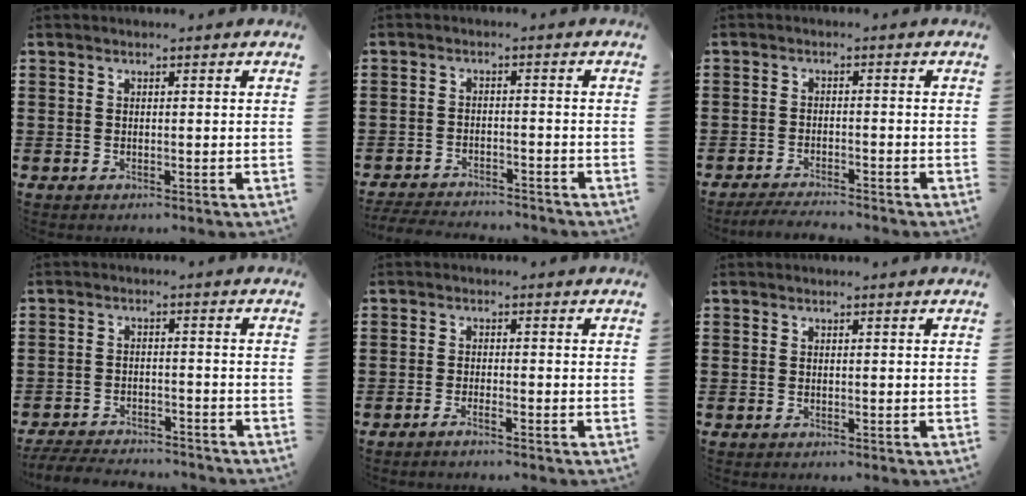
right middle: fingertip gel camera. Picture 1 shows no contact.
{"total": 3.6, "force": [-3.6, 0.2, 0.5], "torque": [-0.018, -0.004, -0.077]}
{"total": 2.9, "force": [-2.9, 0.0, 0.5], "torque": [-0.012, -0.001, -0.058]}
{"total": 4.2, "force": [-4.1, 0.4, 0.7], "torque": [-0.019, -0.001, -0.085]}
{"total": 1.3, "force": [-1.0, -0.1, 0.7], "torque": [-0.013, -0.002, -0.018]}
{"total": 0.0}